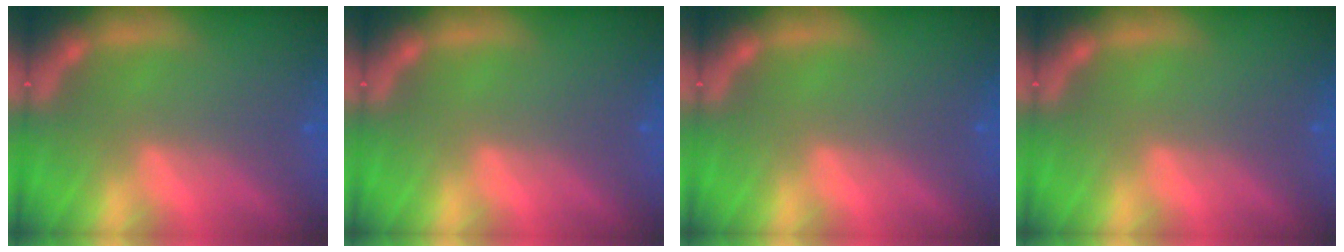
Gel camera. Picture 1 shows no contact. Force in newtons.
{"total": 0.0}
{"total": 0.0}
{"total": 0.0}